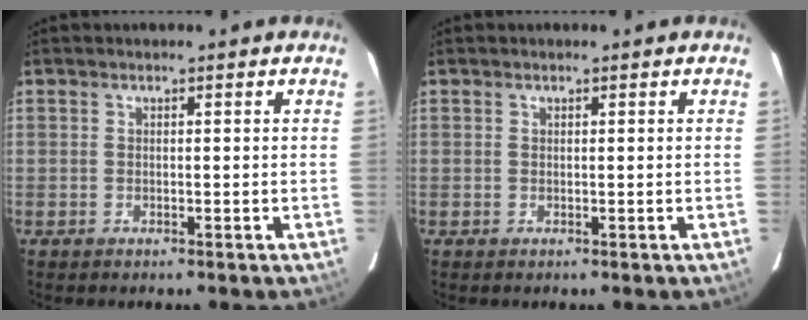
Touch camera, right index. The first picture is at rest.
{"total": 0.0}